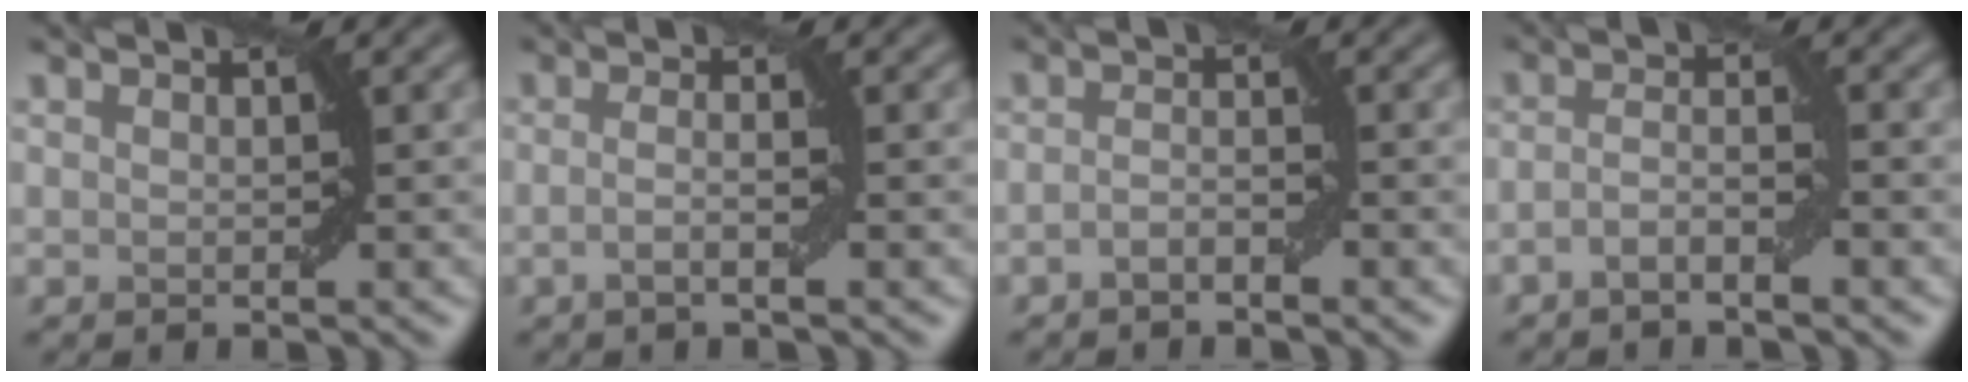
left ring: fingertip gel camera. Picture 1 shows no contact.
{"total": 2.0, "force": [-0.5, 0.4, 1.9], "torque": [-0.035, 0.000, -0.015]}
{"total": 1.5, "force": [-0.9, 0.3, 1.1], "torque": [-0.022, 0.005, -0.020]}
{"total": 2.3, "force": [-1.2, 0.4, 1.9], "torque": [-0.037, 0.008, -0.029]}